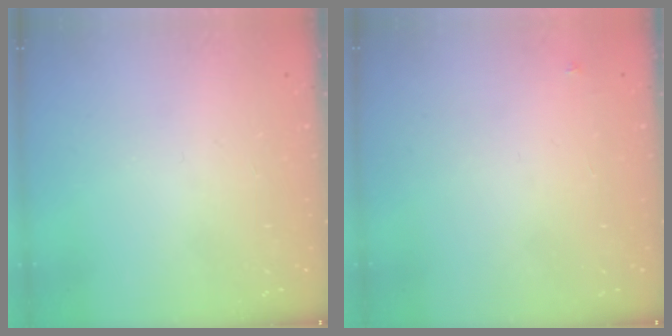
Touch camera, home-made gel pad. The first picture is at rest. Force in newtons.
{"total": 3.4, "press": 3.3, "slide": 0.4}